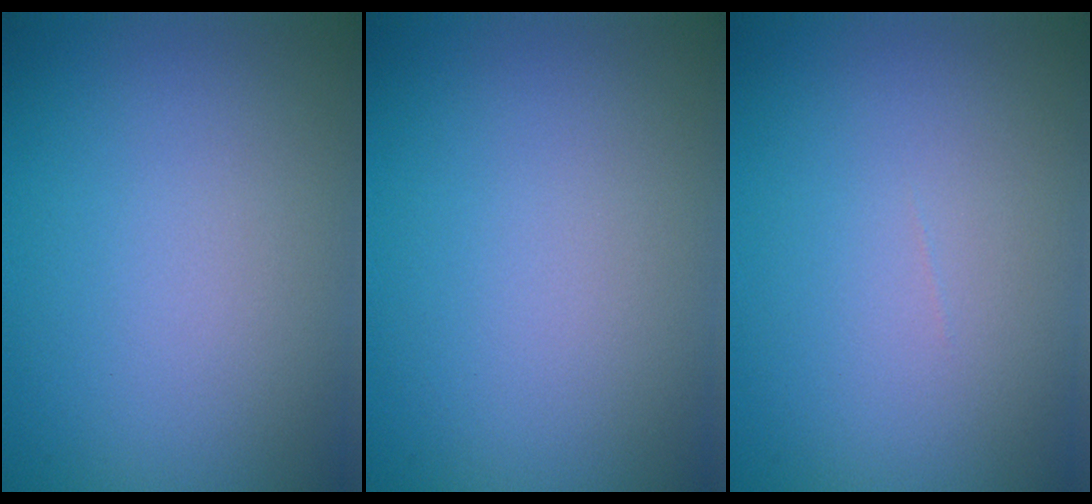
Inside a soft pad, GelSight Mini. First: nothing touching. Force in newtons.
{"total": 0.0}
{"total": 0.0}